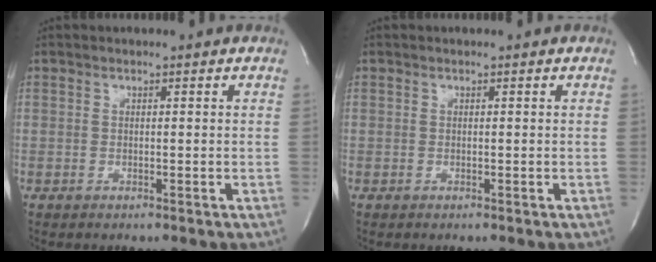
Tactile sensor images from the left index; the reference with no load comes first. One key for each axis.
{"total": 0.0}